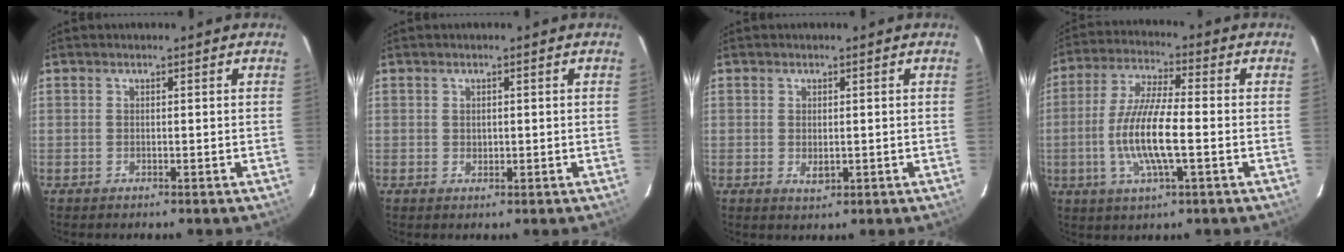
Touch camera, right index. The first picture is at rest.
{"total": 1.3, "force": [0.3, 1.1, 0.6], "torque": [-0.009, 0.002, 0.007]}
{"total": 2.3, "force": [-0.2, 1.4, 1.8], "torque": [-0.031, -0.004, 0.000]}
{"total": 12.4, "force": [-2.5, 2.6, 11.9], "torque": [-0.242, -0.004, -0.049]}